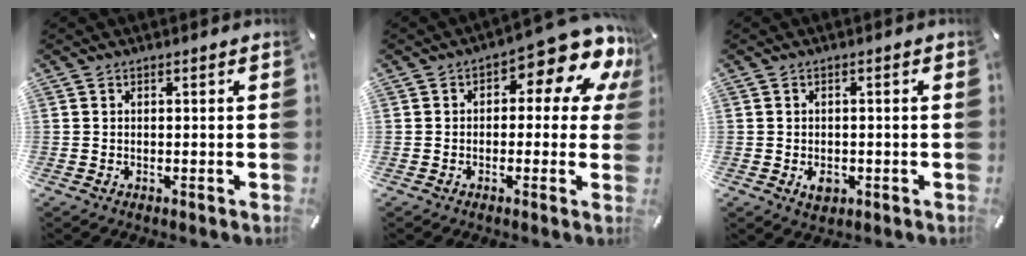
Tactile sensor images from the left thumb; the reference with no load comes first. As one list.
[{"total": 11.9, "force": [5.7, 4.7, 9.4], "torque": [-0.121, -0.049, 0.091]}, {"total": 3.5, "force": [-1.1, 2.5, 2.2], "torque": [-0.050, 0.002, -0.021]}]